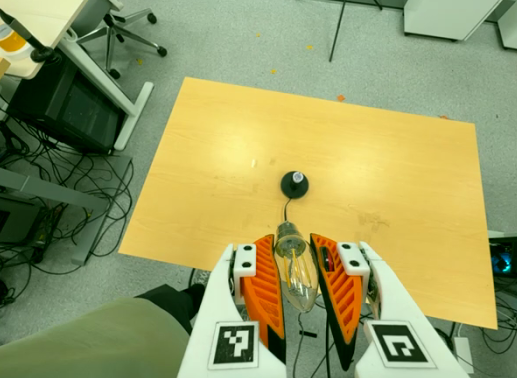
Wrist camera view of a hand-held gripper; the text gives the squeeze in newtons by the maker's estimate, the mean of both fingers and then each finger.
{"total": 20.4, "left": 21.9, "right": 18.8}